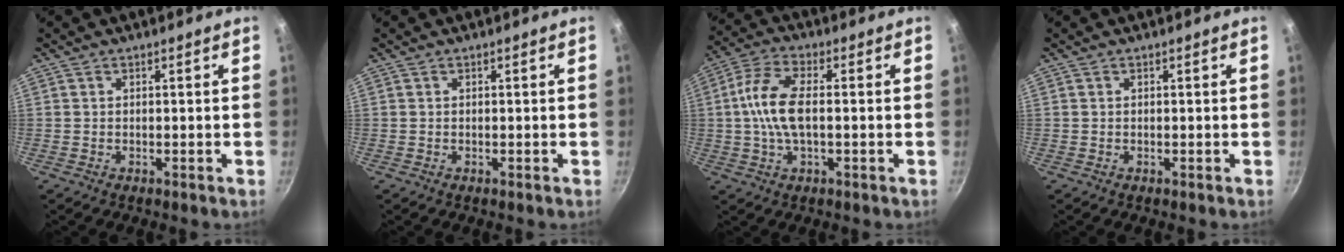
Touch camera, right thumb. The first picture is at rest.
{"total": 0.0}
{"total": 10.1, "force": [0.0, 4.6, 9.0], "torque": [-0.186, 0.021, -0.010]}
{"total": 0.0}